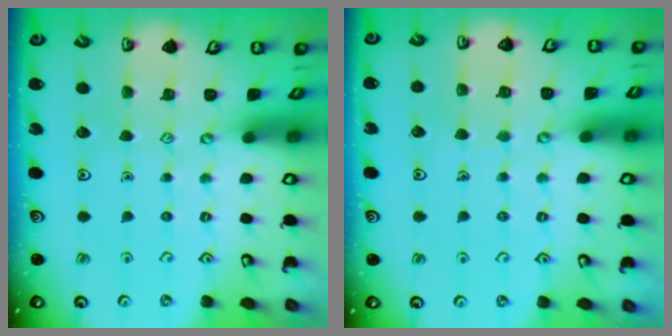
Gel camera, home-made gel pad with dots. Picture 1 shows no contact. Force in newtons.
{"total": 3.8, "press": 3.7, "slide": 0.2}